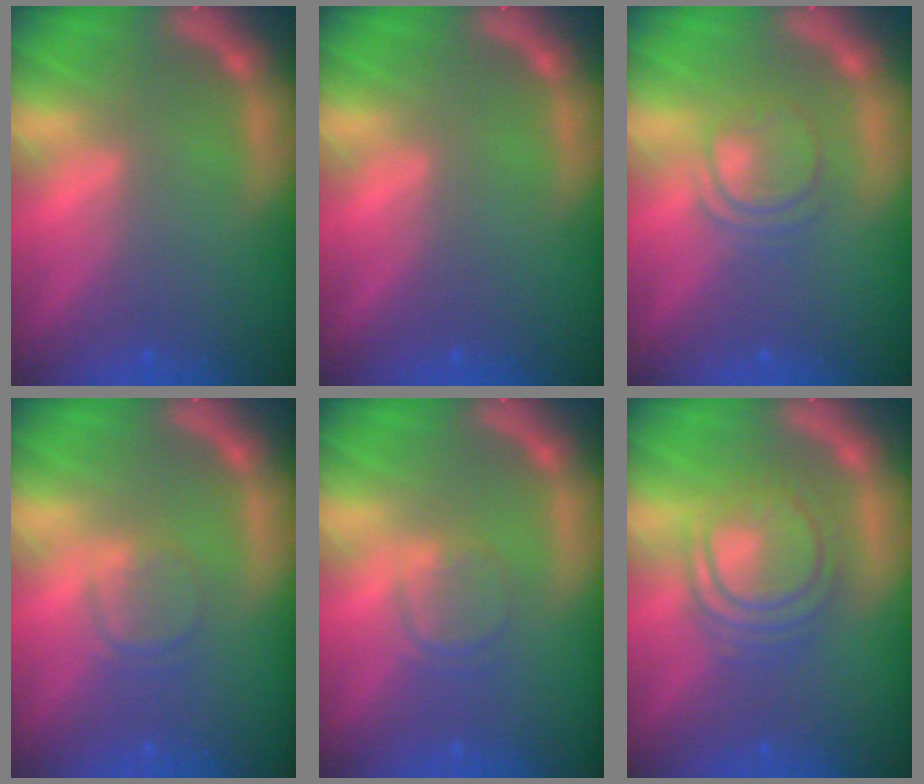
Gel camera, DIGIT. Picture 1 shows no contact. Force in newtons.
{"total": 0.0}
{"total": 3.5}
{"total": 2.4}
{"total": 2.4}
{"total": 6.5}